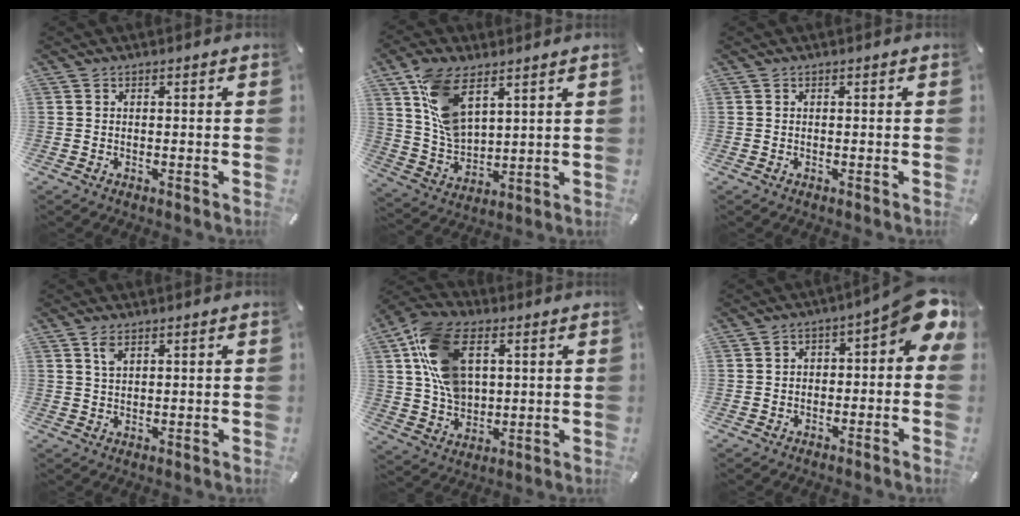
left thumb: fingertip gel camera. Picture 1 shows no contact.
{"total": 11.9, "force": [6.5, 6.5, 7.6], "torque": [-0.182, -0.022, 0.123]}
{"total": 0.0}
{"total": 2.5, "force": [1.4, 1.1, 1.7], "torque": [-0.038, 0.002, 0.026]}
{"total": 15.4, "force": [4.3, 10.8, 10.1], "torque": [-0.221, 0.009, 0.081]}
{"total": 8.8, "force": [1.1, 4.6, 7.5], "torque": [-0.091, -0.015, 0.018]}